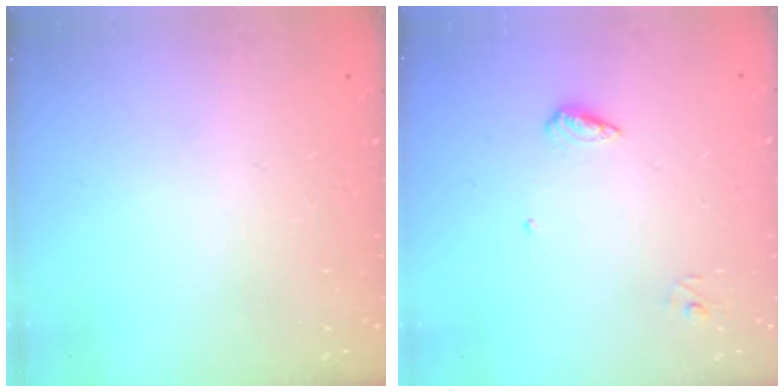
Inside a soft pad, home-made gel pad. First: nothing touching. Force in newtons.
{"total": 6.0, "press": 6.0, "slide": 0.6}